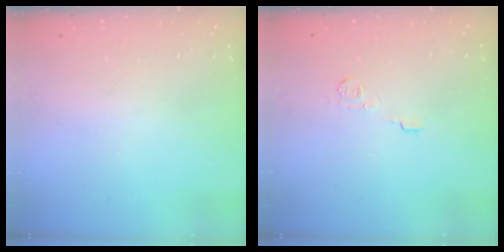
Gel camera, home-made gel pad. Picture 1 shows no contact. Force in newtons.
{"total": 3.8, "press": 3.8, "slide": 0.5}